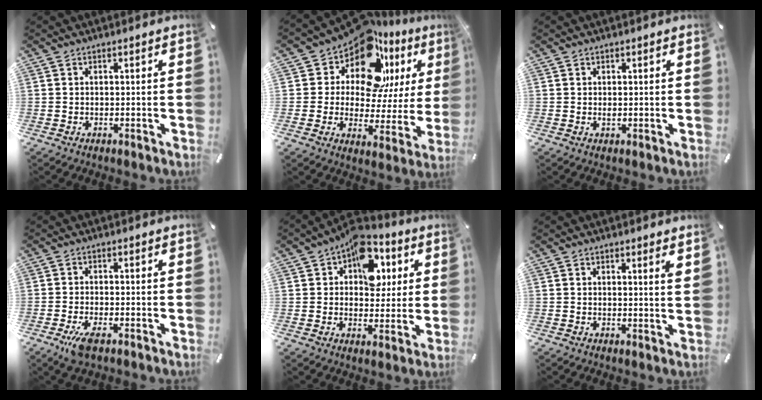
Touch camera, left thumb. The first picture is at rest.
{"total": 15.5, "force": [9.9, 9.2, 7.5], "torque": [-0.125, -0.080, 0.171]}
{"total": 0.7, "force": [0.1, 0.5, 0.5], "torque": [-0.003, -0.002, 0.000]}
{"total": 4.4, "force": [-2.4, 1.3, 3.5], "torque": [-0.065, -0.001, -0.039]}
{"total": 14.6, "force": [6.0, 10.1, 8.8], "torque": [-0.119, -0.027, 0.105]}
{"total": 1.9, "force": [1.4, 0.0, 1.2], "torque": [-0.011, -0.010, 0.022]}